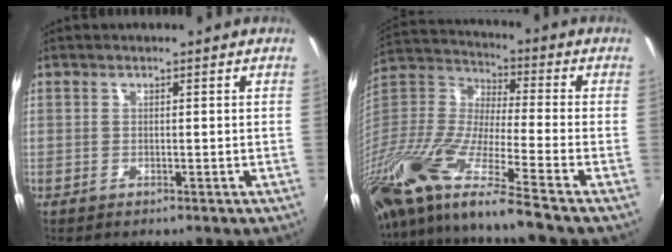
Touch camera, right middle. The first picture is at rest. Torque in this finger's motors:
{"motor_torque": [1.24, -0.90, 0.80, 0.21]}